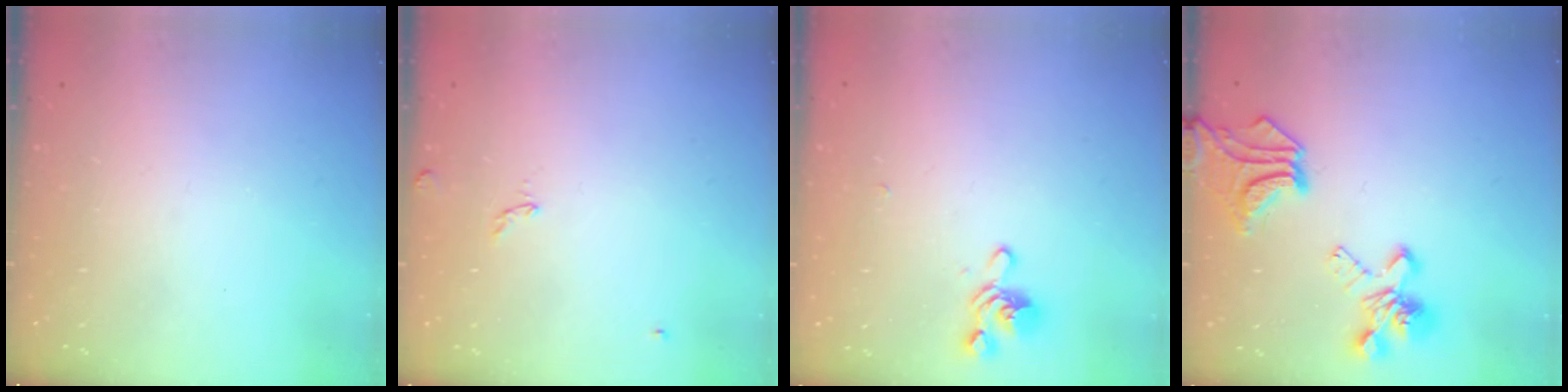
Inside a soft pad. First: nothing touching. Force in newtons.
{"total": 2.8, "press": 2.8, "slide": 0.3}
{"total": 1.3, "press": 0.9, "slide": 1.0}
{"total": 7.0, "press": 6.6, "slide": 2.4}